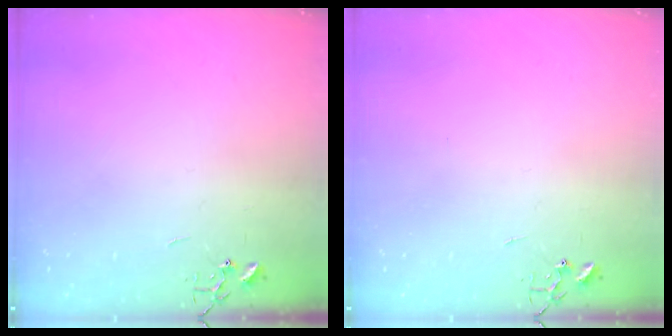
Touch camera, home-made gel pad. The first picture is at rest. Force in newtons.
{"total": 0.0}